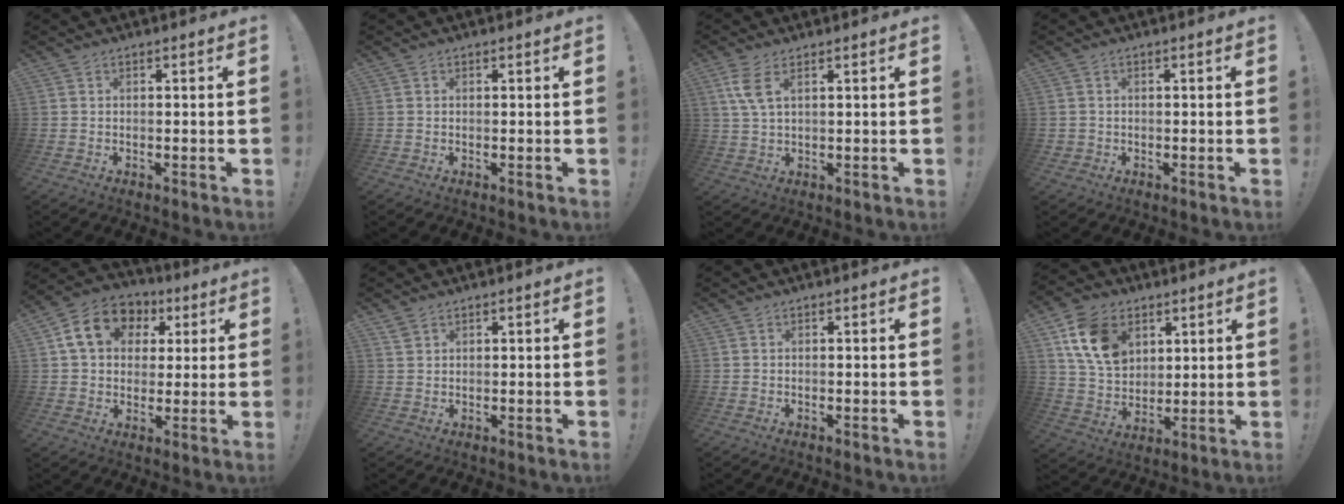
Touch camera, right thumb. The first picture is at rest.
{"total": 0.0}
{"total": 6.4, "force": [2.8, 2.5, 5.2], "torque": [-0.109, -0.004, 0.052]}
{"total": 1.1, "force": [-0.1, 1.1, 0.2], "torque": [-0.008, 0.005, -0.002]}
{"total": 15.0, "force": [5.1, 11.7, 7.8], "torque": [-0.114, -0.001, 0.100]}
{"total": 2.0, "force": [1.5, 1.0, 1.0], "torque": [-0.021, -0.004, 0.029]}
{"total": 0.0}
{"total": 15.4, "force": [6.6, 11.1, 8.4], "torque": [-0.146, -0.016, 0.133]}